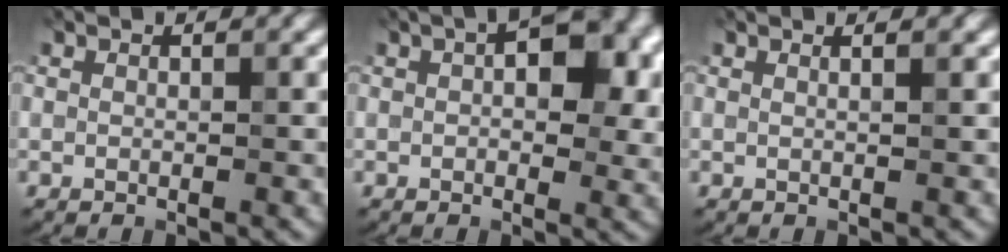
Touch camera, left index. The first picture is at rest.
{"total": 8.1, "force": [2.3, 4.4, 6.4], "torque": [-0.077, 0.014, 0.023]}
{"total": 2.2, "force": [1.2, 1.1, 1.5], "torque": [0.001, 0.004, -0.014]}